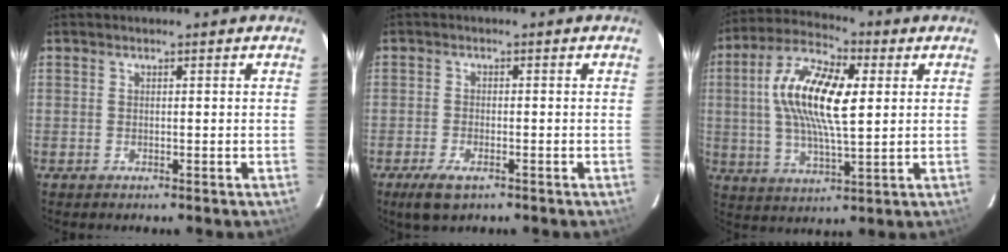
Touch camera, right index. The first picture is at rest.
{"total": 4.7, "force": [-3.0, 1.9, 3.1], "torque": [-0.076, -0.012, -0.054]}
{"total": 15.1, "force": [2.7, 5.6, 13.8], "torque": [-0.267, 0.017, 0.042]}